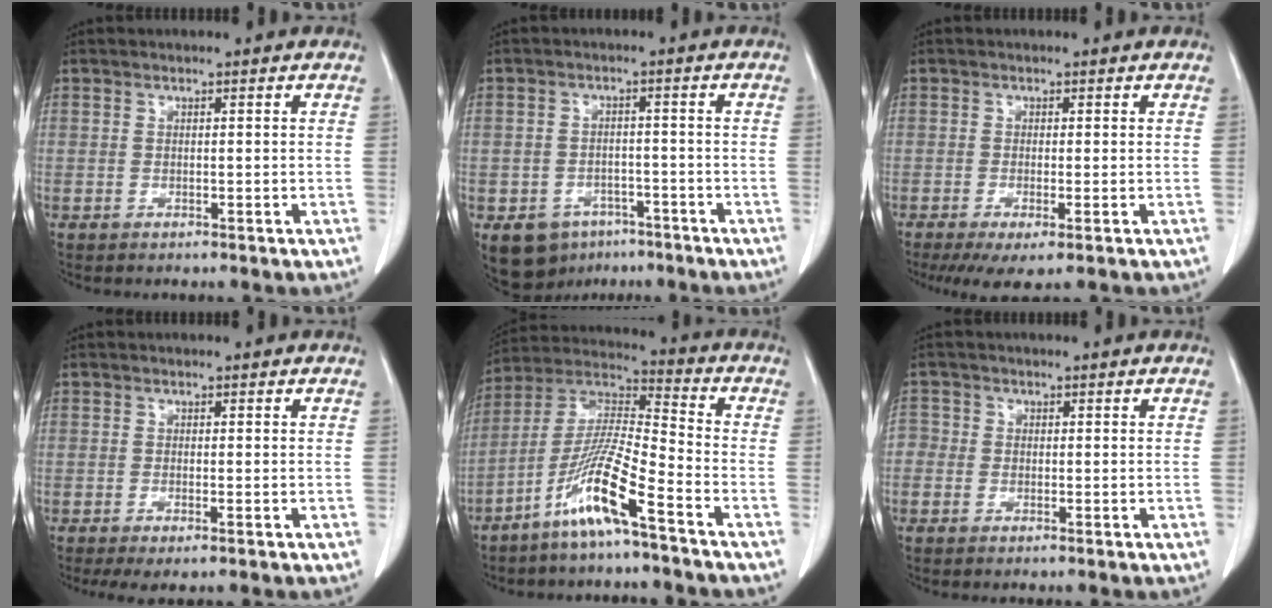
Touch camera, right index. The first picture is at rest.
{"total": 7.8, "force": [-4.8, 5.6, 2.3], "torque": [-0.035, 0.009, -0.065]}
{"total": 4.5, "force": [-2.3, 0.8, 3.8], "torque": [-0.057, -0.015, -0.039]}
{"total": 2.5, "force": [-1.3, 0.3, 2.1], "torque": [-0.035, -0.011, -0.022]}
{"total": 11.8, "force": [-6.9, -0.1, 9.6], "torque": [-0.195, -0.010, -0.145]}
{"total": 2.0, "force": [-0.5, 1.9, 0.5], "torque": [0.000, 0.005, -0.016]}